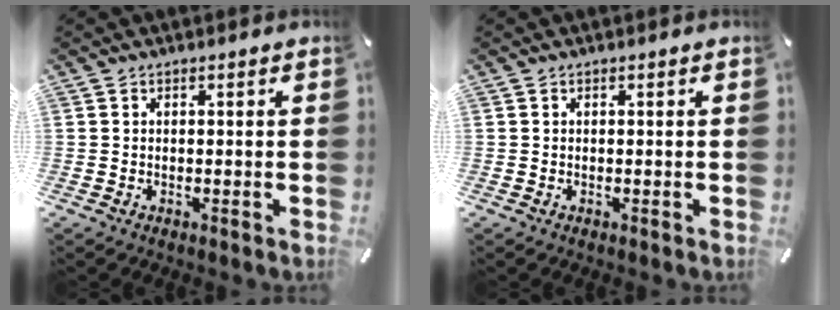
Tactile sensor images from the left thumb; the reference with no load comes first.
{"total": 0.0}